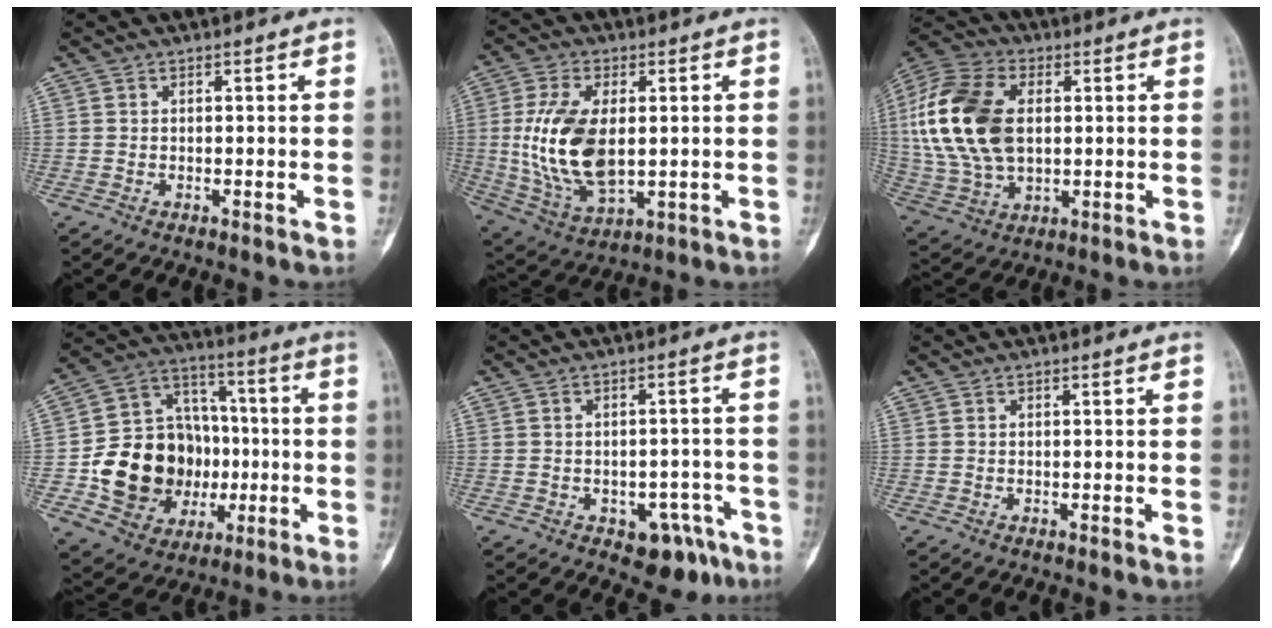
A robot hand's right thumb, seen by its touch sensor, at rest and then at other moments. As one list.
[{"total": 15.8, "force": [0.6, 8.6, 13.2], "torque": [-0.264, -0.011, 0.024]}, {"total": 20.5, "force": [2.6, 12.9, 15.8], "torque": [-0.332, 0.002, 0.051]}, {"total": 21.2, "force": [-3.1, 17.1, 12.0], "torque": [-0.155, 0.038, -0.036]}, {"total": 7.6, "force": [-4.2, 4.6, 4.3], "torque": [-0.024, 0.034, -0.047]}, {"total": 0.0}]